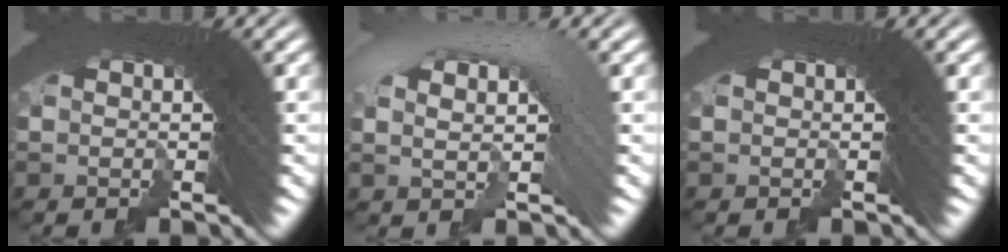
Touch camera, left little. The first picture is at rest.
{"total": 4.3, "force": [0.8, 2.2, 3.6], "torque": [-0.051, 0.020, 0.004]}
{"total": 0.0}